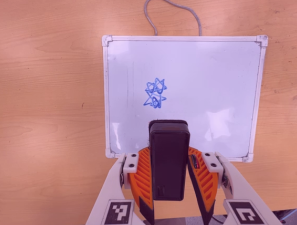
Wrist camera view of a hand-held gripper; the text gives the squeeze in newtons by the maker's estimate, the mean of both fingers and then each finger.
{"total": 5.6, "left": 4.3, "right": 6.9}